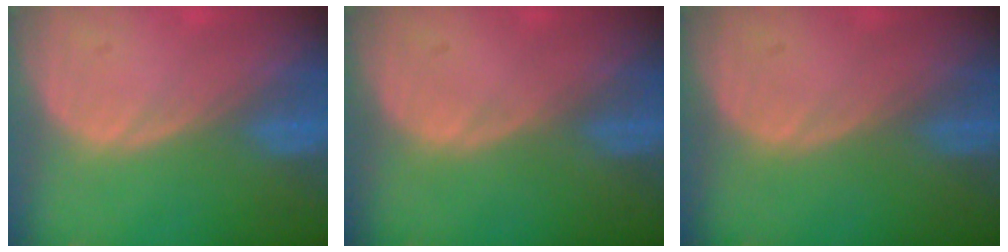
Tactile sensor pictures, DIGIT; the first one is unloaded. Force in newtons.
{"total": 0.0}
{"total": 0.0}